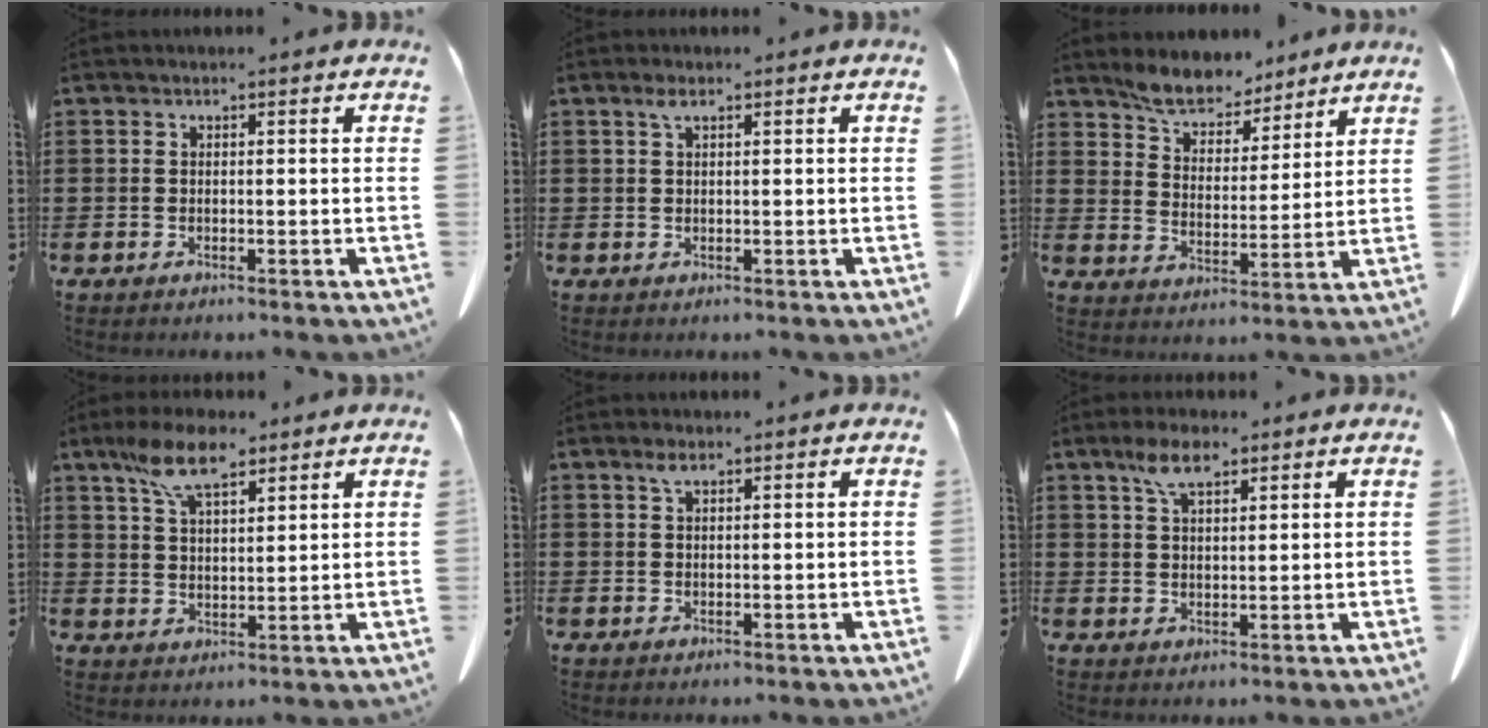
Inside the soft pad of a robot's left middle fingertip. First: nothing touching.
{"total": 1.4, "force": [0.7, 0.5, 1.1], "torque": [-0.025, 0.002, 0.014]}
{"total": 6.7, "force": [6.4, 1.8, 1.1], "torque": [-0.050, -0.029, 0.119]}
{"total": 8.8, "force": [6.0, 3.1, 5.6], "torque": [-0.126, -0.002, 0.111]}
{"total": 1.6, "force": [1.0, 0.6, 1.1], "torque": [-0.026, 0.001, 0.019]}
{"total": 5.4, "force": [3.3, 2.0, 3.7], "torque": [-0.081, 0.006, 0.059]}